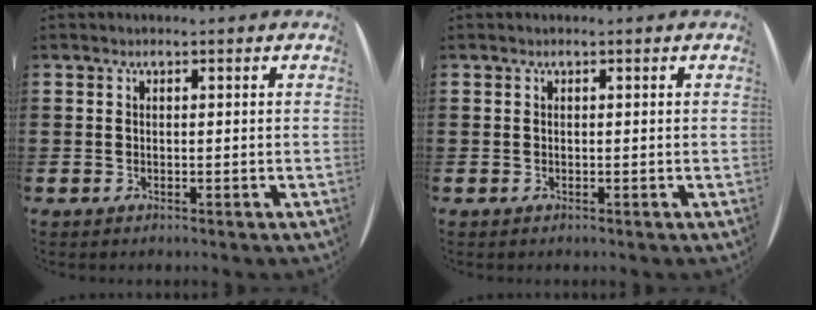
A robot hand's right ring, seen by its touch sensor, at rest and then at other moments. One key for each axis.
{"total": 0.0}